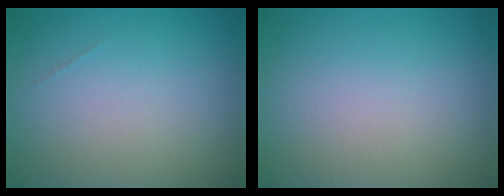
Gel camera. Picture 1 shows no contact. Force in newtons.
{"total": 0.0}